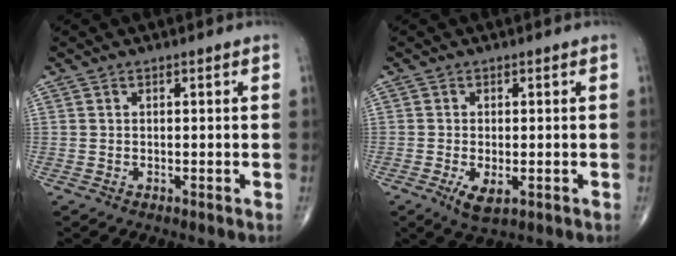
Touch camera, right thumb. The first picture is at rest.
{"total": 3.8, "force": [-1.3, 1.7, 3.2], "torque": [-0.057, -0.008, -0.019]}